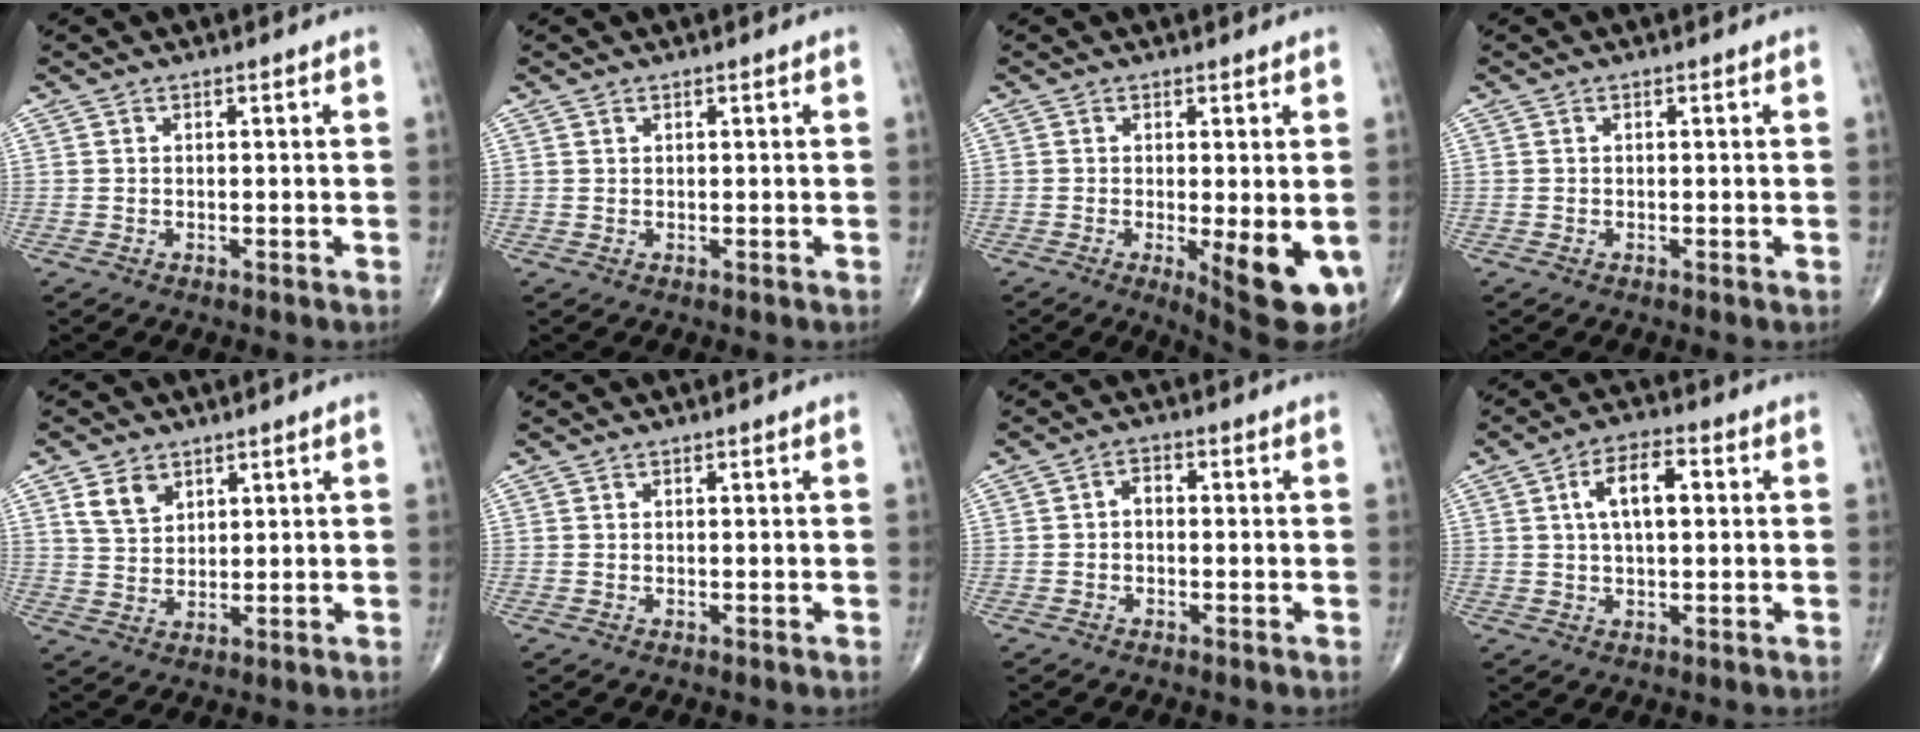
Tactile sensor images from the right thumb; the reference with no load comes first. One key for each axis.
{"total": 0.0}
{"total": 10.9, "fx": -2.7, "fy": 3.0, "fz": 10.1, "tx": -0.129, "ty": -0.023, "tz": -0.029}
{"total": 0.0}
{"total": 5.4, "fx": 2.9, "fy": 3.6, "fz": 2.7, "tx": -0.035, "ty": -0.017, "tz": 0.060}
{"total": 0.0}
{"total": 2.4, "fx": -0.2, "fy": 1.6, "fz": 1.8, "tx": -0.020, "ty": 0.013, "tz": -0.010}
{"total": 8.3, "fx": 1.7, "fy": 3.8, "fz": 7.1, "tx": -0.119, "ty": 0.014, "tz": 0.024}